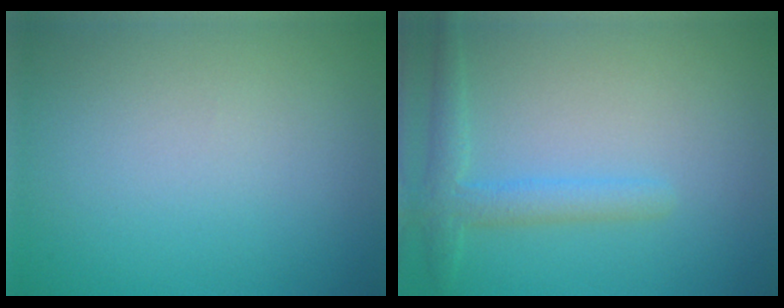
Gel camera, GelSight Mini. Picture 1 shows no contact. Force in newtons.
{"total": 2.6, "press": 2.6, "slide": 0.2}